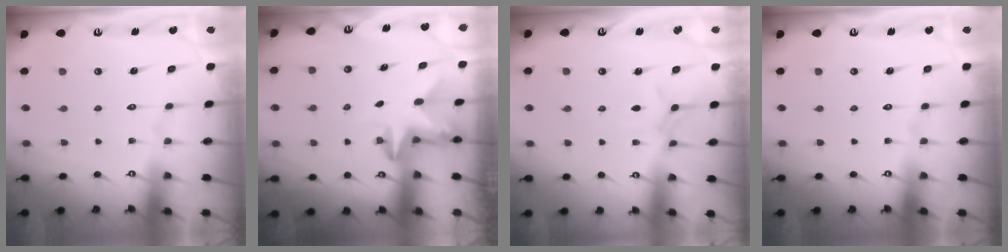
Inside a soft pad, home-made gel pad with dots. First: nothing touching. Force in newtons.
{"total": 2.4, "press": 2.3, "slide": 0.4}
{"total": 3.6, "press": 3.5, "slide": 0.5}
{"total": 0.0}